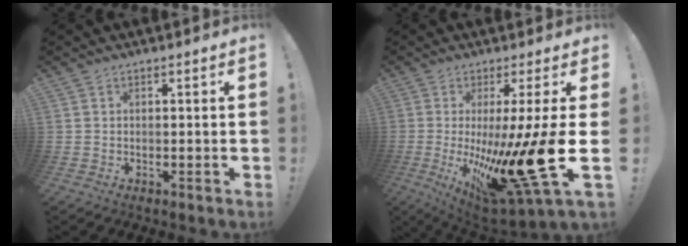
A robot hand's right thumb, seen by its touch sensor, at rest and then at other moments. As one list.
[{"total": 24.4, "force": [-4.0, 5.2, 23.5], "torque": [-0.326, -0.022, -0.035]}]